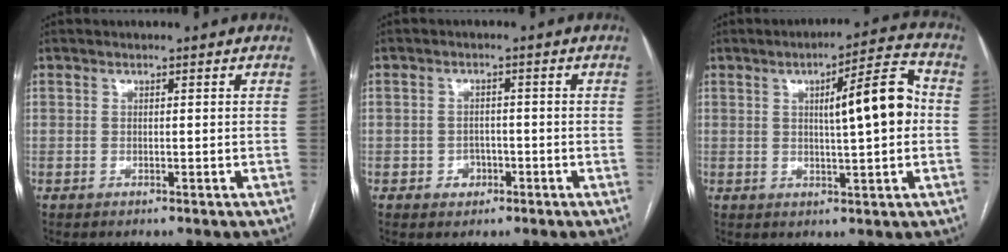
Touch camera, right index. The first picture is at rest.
{"total": 2.6, "force": [-1.1, 2.1, 0.9], "torque": [-0.005, 0.008, -0.013]}
{"total": 10.1, "force": [1.0, 1.4, 10.0], "torque": [-0.142, 0.023, 0.016]}